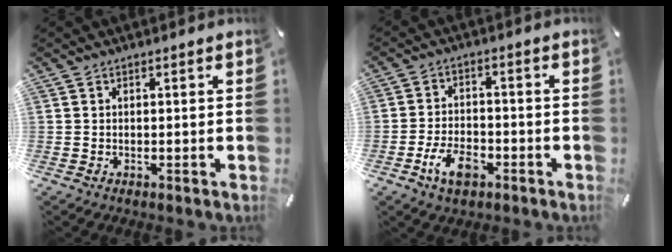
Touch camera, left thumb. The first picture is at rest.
{"total": 7.8, "force": [-3.9, 4.4, 5.1], "torque": [-0.110, 0.015, -0.073]}